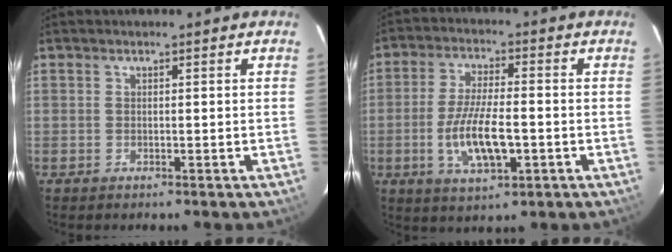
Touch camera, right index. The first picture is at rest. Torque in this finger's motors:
{"motor_torque": [0.39, -0.16, 0.41, 0.11]}